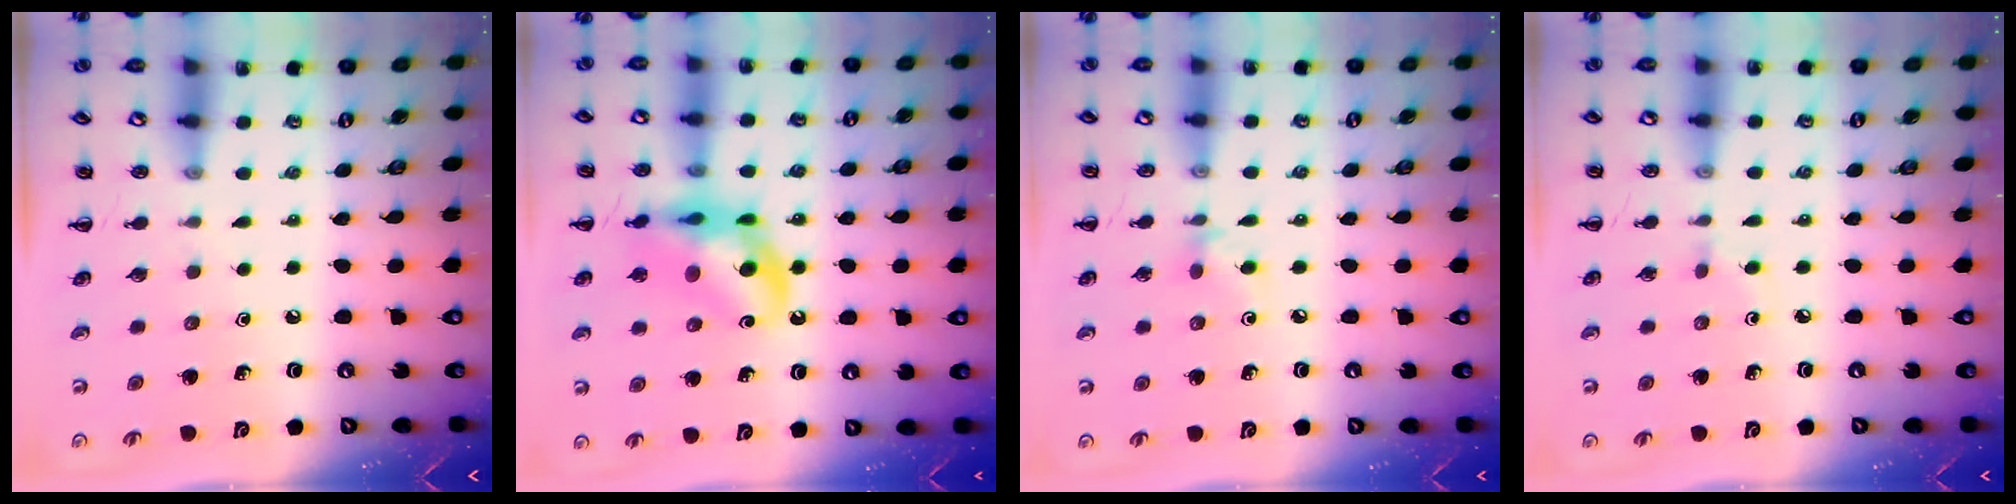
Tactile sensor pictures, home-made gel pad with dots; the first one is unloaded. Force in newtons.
{"total": 15.6, "press": 15.1, "slide": 3.8}
{"total": 3.9, "press": 3.7, "slide": 1.3}
{"total": 2.0, "press": 1.7, "slide": 1.0}